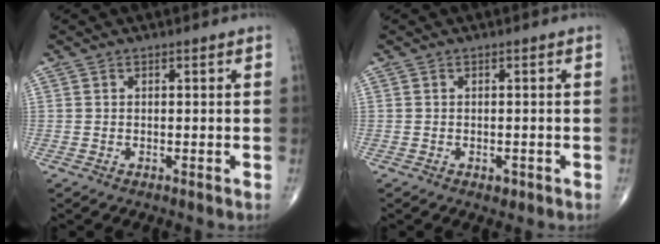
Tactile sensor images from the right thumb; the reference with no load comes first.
{"total": 1.3, "force": [-0.6, 0.8, 0.8], "torque": [-0.009, 0.000, -0.007]}